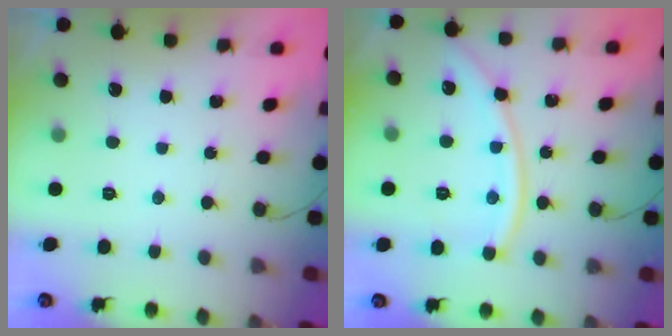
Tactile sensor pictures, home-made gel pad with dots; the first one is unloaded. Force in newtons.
{"total": 12.0, "press": 11.9, "slide": 1.4}